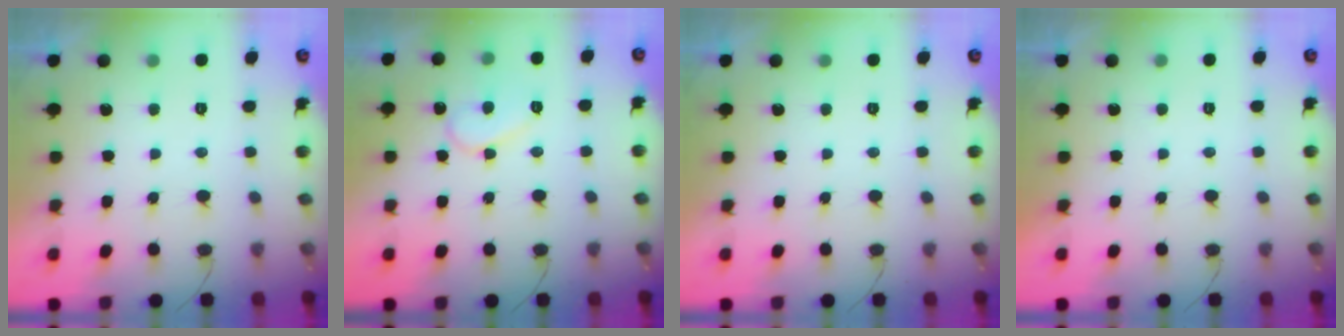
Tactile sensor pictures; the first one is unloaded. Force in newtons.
{"total": 9.0, "press": 9.0, "slide": 0.9}
{"total": 0.0}
{"total": 1.8, "press": 1.8, "slide": 0.0}